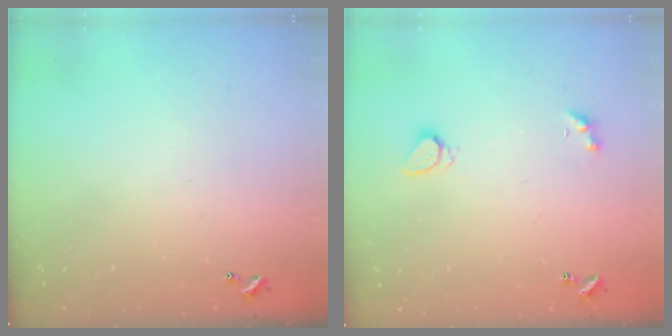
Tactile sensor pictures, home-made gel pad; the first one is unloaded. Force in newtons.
{"total": 2.1, "press": 2.0, "slide": 0.6}